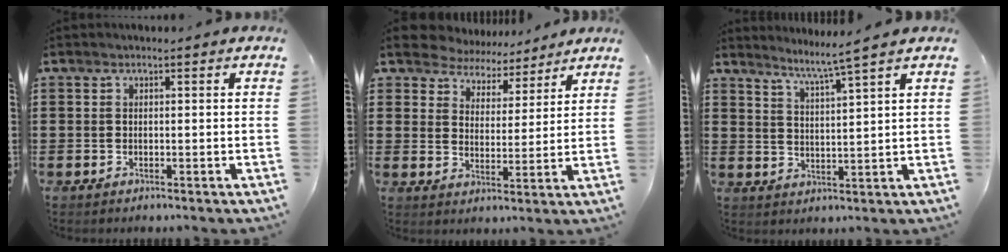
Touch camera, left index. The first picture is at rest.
{"total": 6.0, "force": [5.8, 1.4, -0.2], "torque": [-0.033, -0.037, 0.104]}
{"total": 3.8, "force": [3.3, -1.3, 1.4], "torque": [-0.040, -0.026, 0.050]}